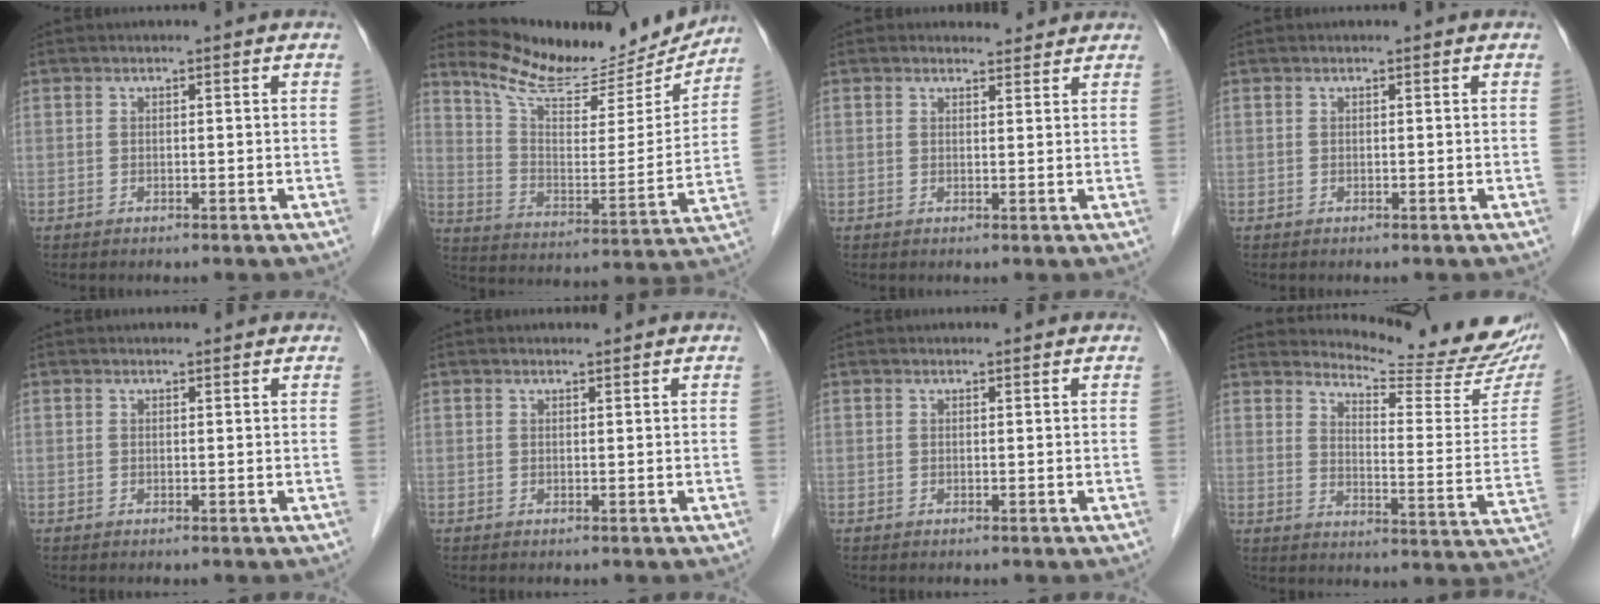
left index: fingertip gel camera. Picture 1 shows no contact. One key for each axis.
{"total": 18.6, "fx": 17.5, "fy": 3.8, "fz": 5.0, "tx": -0.085, "ty": -0.033, "tz": 0.258}
{"total": 2.2, "fx": 2.1, "fy": 0.7, "fz": -0.1, "tx": -0.005, "ty": 0.003, "tz": 0.025}
{"total": 0.0}
{"total": 1.6, "fx": 1.5, "fy": 0.5, "fz": 0.2, "tx": -0.010, "ty": 0.008, "tz": 0.015}
{"total": 0.7, "fx": 0.7, "fy": 0.1, "fz": 0.0, "tx": -0.011, "ty": 0.000, "tz": 0.011}
{"total": 0.8, "fx": 0.8, "fy": 0.2, "fz": 0.1, "tx": -0.009, "ty": 0.005, "tz": 0.011}
{"total": 17.5, "fx": 16.6, "fy": 1.5, "fz": 5.2, "tx": -0.073, "ty": -0.099, "tz": 0.194}